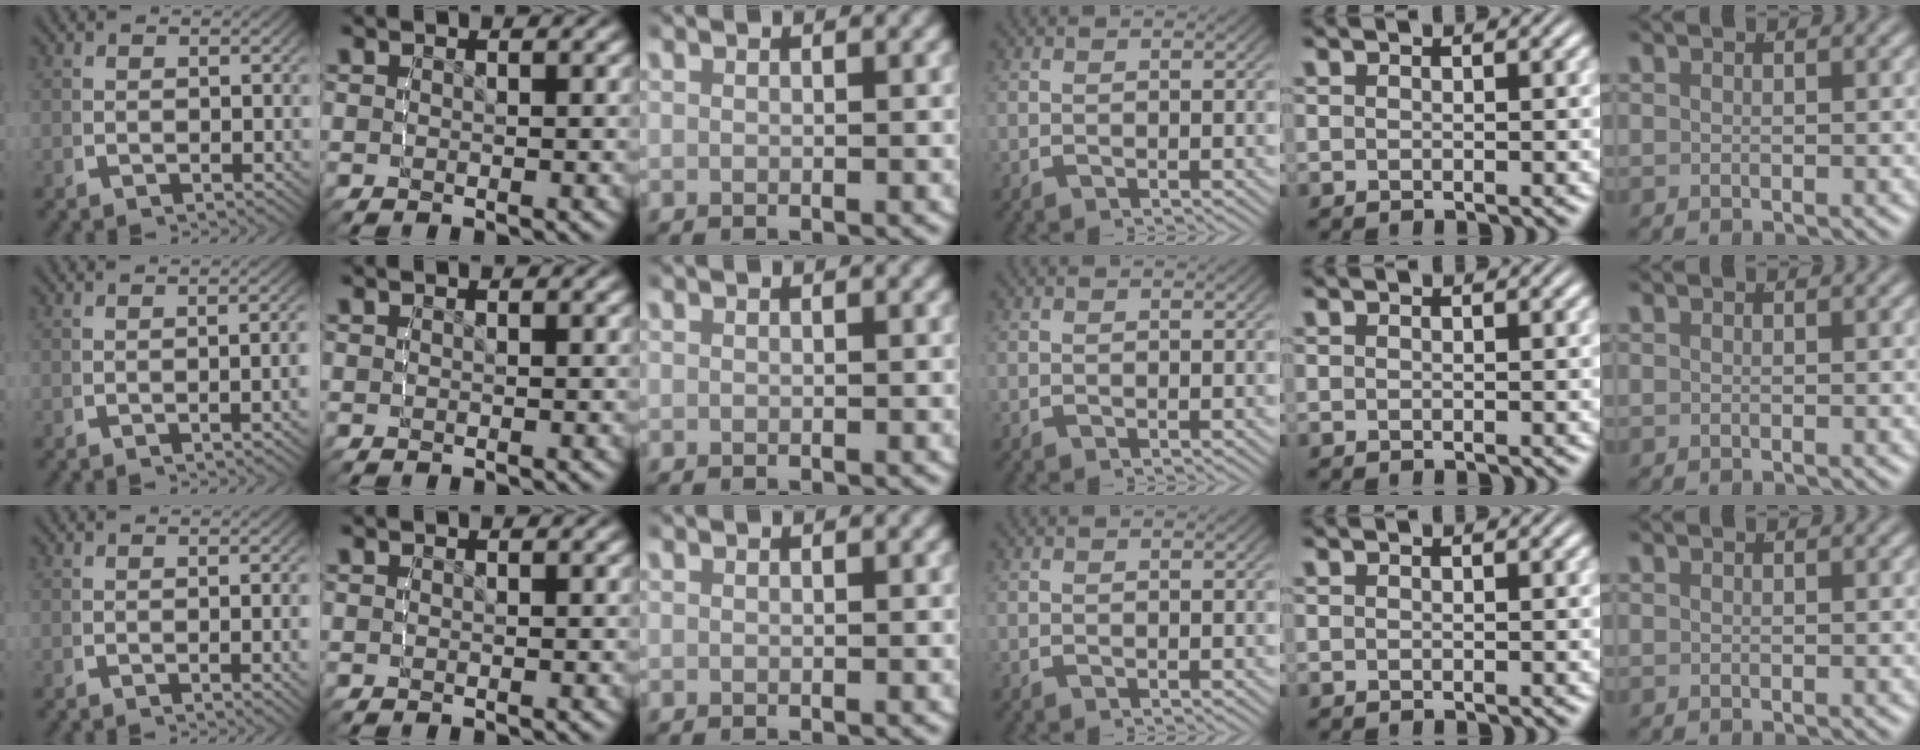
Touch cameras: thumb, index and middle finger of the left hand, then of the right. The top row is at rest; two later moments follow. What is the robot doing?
{"motion": "lift_and_place", "object": "bottle"}